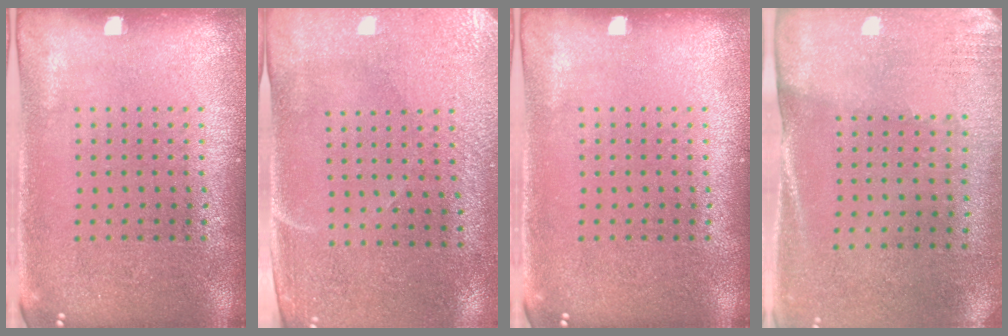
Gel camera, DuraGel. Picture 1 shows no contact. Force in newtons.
{"total": 2.9, "press": 2.5, "slide": 1.5}
{"total": 0.0}
{"total": 2.6, "press": 2.3, "slide": 1.3}